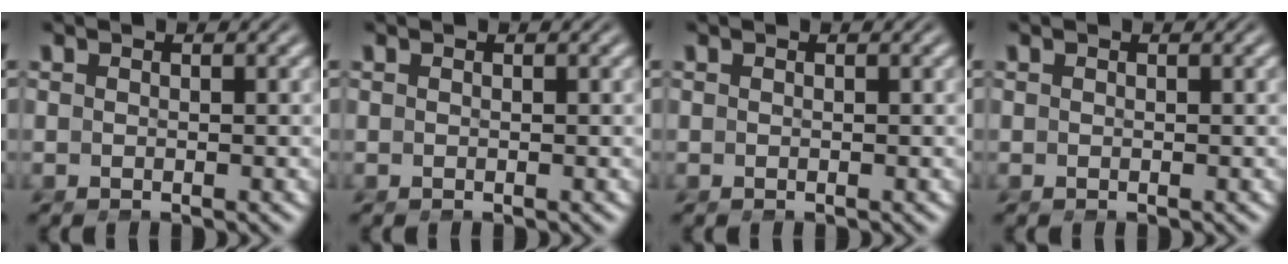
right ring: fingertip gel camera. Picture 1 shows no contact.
{"total": 0.0}
{"total": 0.0}
{"total": 0.0}